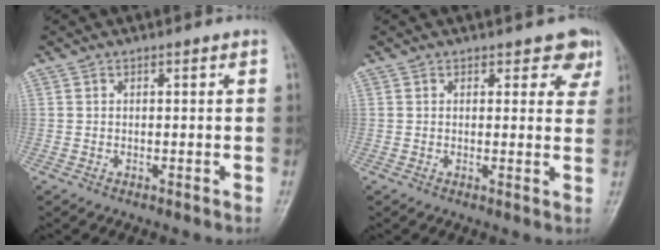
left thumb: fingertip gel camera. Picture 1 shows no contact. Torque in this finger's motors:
{"motor_torque": [-0.07, 0.03, 0.01, -0.04, 0.03]}